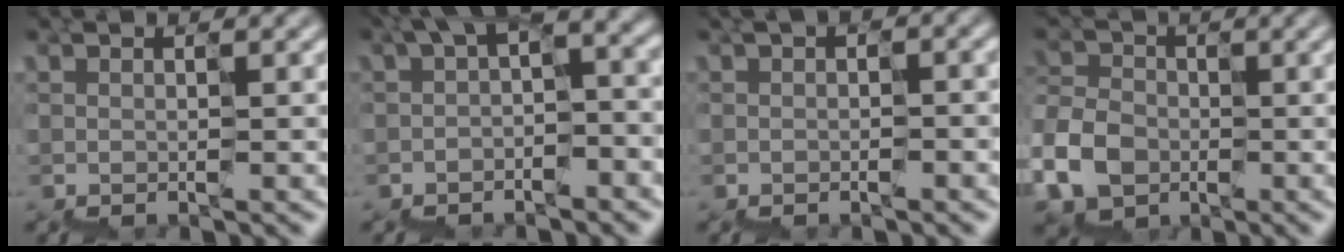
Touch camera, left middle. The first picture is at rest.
{"total": 4.1, "force": [-0.2, 1.9, 3.7], "torque": [-0.060, 0.005, -0.014]}
{"total": 1.1, "force": [-0.4, 0.6, 0.8], "torque": [-0.008, 0.007, -0.011]}
{"total": 4.4, "force": [-3.3, 2.9, -0.4], "torque": [-0.006, -0.008, -0.071]}